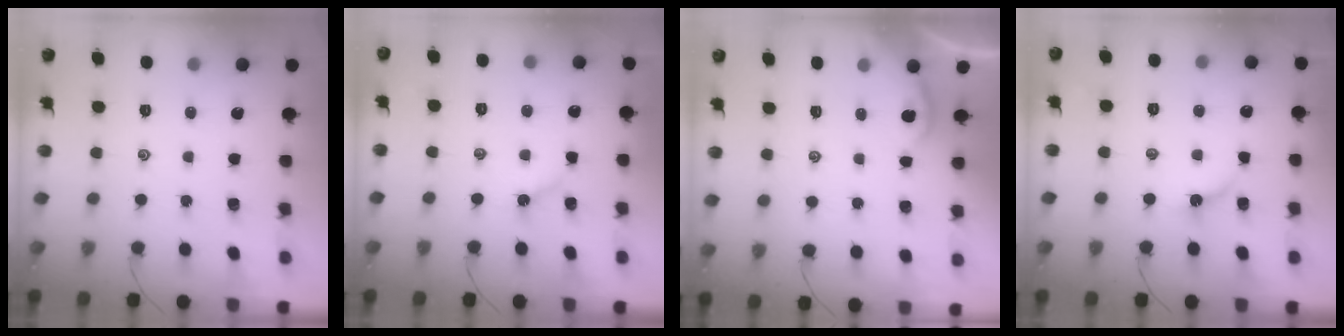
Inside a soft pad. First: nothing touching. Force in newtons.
{"total": 2.4, "press": 2.3, "slide": 0.3}
{"total": 1.6, "press": 1.6, "slide": 0.2}
{"total": 3.5, "press": 3.5, "slide": 0.3}